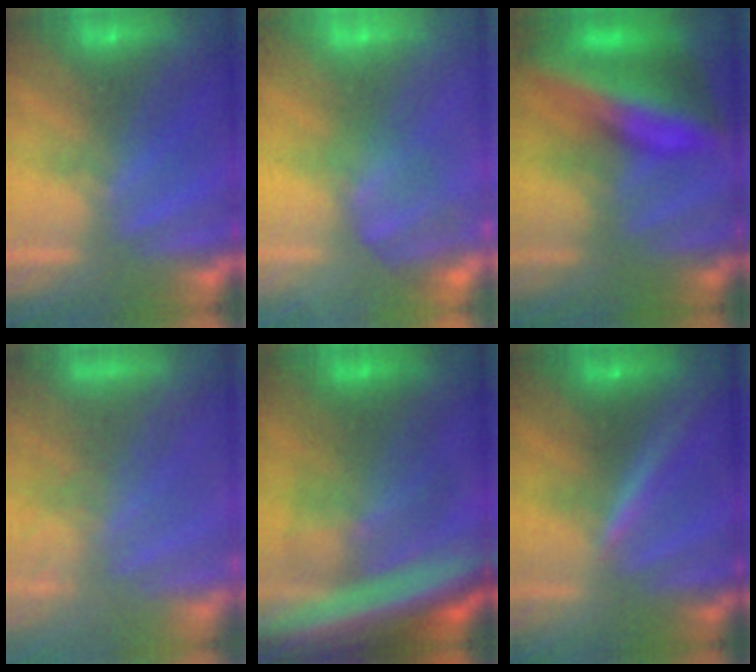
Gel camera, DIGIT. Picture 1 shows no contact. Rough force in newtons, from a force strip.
{"total": 3.6}
{"total": 7.1}
{"total": 9.5}
{"total": 7.2}
{"total": 3.5}